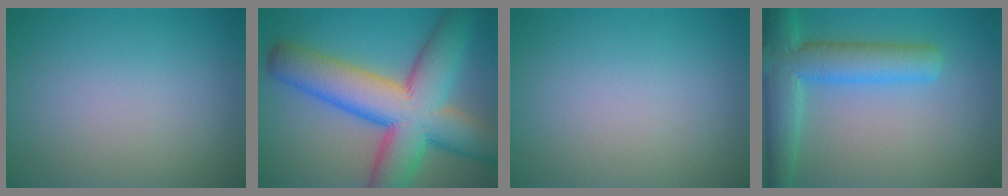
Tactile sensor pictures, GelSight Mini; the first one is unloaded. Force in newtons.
{"total": 13.2, "press": 13.2, "slide": 0.5}
{"total": 0.0}
{"total": 6.9, "press": 6.8, "slide": 0.4}